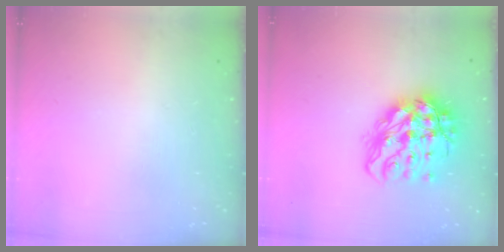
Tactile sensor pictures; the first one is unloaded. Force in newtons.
{"total": 16.6, "press": 16.6, "slide": 1.3}